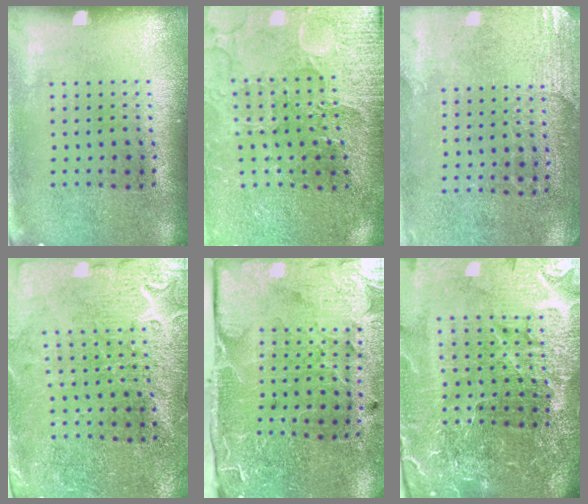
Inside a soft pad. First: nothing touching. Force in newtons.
{"total": 3.3, "press": 3.3, "slide": 0.4}
{"total": 2.6, "press": 2.4, "slide": 1.1}
{"total": 3.2, "press": 3.1, "slide": 1.0}
{"total": 3.9, "press": 3.6, "slide": 1.5}
{"total": 6.2, "press": 5.5, "slide": 2.9}